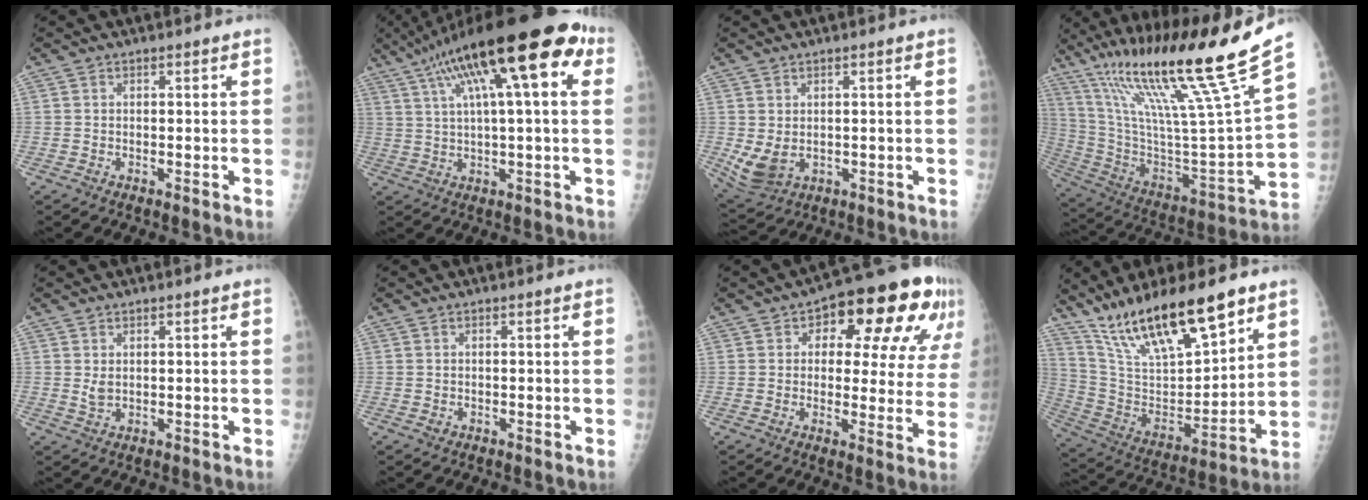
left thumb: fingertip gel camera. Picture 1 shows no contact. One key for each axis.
{"total": 22.5, "fx": 9.4, "fy": 5.7, "fz": 19.7, "tx": -0.315, "ty": 0.029, "tz": 0.146}
{"total": 5.9, "fx": -0.1, "fy": 4.3, "fz": 4.0, "tx": -0.077, "ty": -0.014, "tz": 0.016}
{"total": 30.8, "fx": 20.4, "fy": 1.8, "fz": 23.0, "tx": -0.385, "ty": -0.073, "tz": 0.364}
{"total": 2.0, "fx": 0.7, "fy": 1.2, "fz": 1.4, "tx": -0.021, "ty": -0.008, "tz": 0.018}
{"total": 0.7, "fx": -0.1, "fy": 0.6, "fz": 0.2, "tx": -0.001, "ty": 0.000, "tz": 0.001}
{"total": 18.8, "fx": 8.2, "fy": 9.5, "fz": 14.1, "tx": -0.129, "ty": 0.009, "tz": 0.103}
{"total": 22.3, "fx": 15.6, "fy": 6.5, "fz": 14.6, "tx": -0.236, "ty": -0.055, "tz": 0.291}